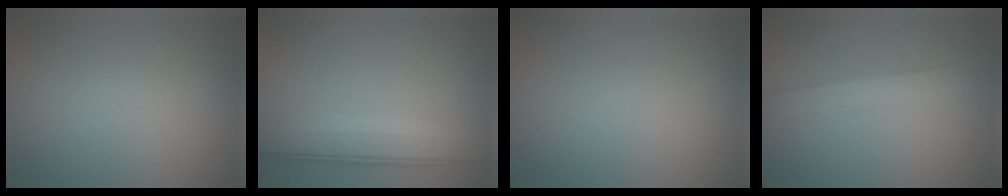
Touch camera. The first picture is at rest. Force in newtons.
{"total": 5.0, "press": 5.0, "slide": 0.5}
{"total": 0.0}
{"total": 2.4, "press": 2.4, "slide": 0.1}